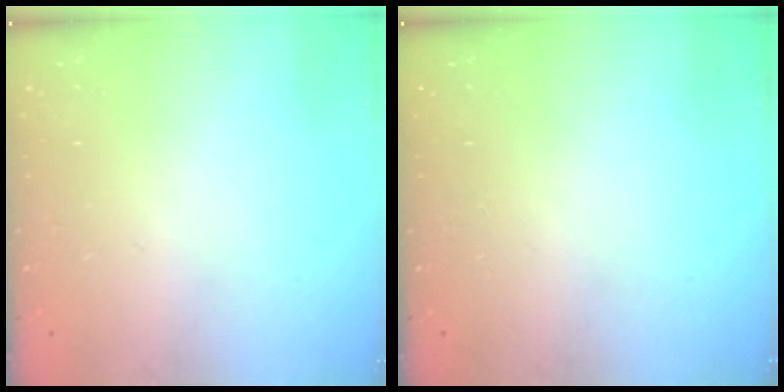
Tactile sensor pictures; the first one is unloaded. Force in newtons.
{"total": 0.0}